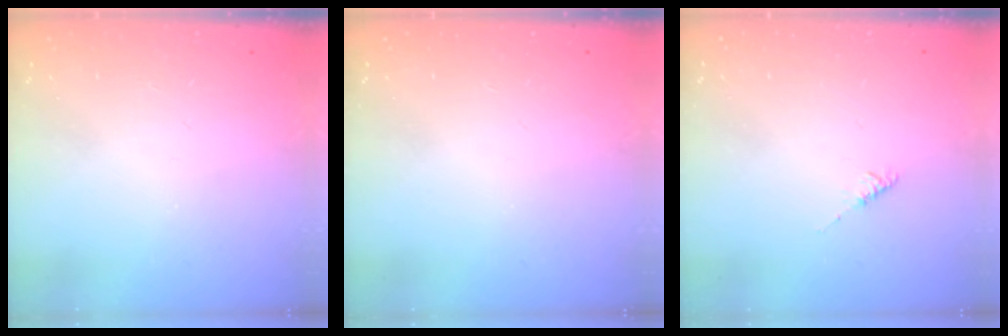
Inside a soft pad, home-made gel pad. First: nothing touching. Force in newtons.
{"total": 0.0}
{"total": 2.0, "press": 1.9, "slide": 0.4}